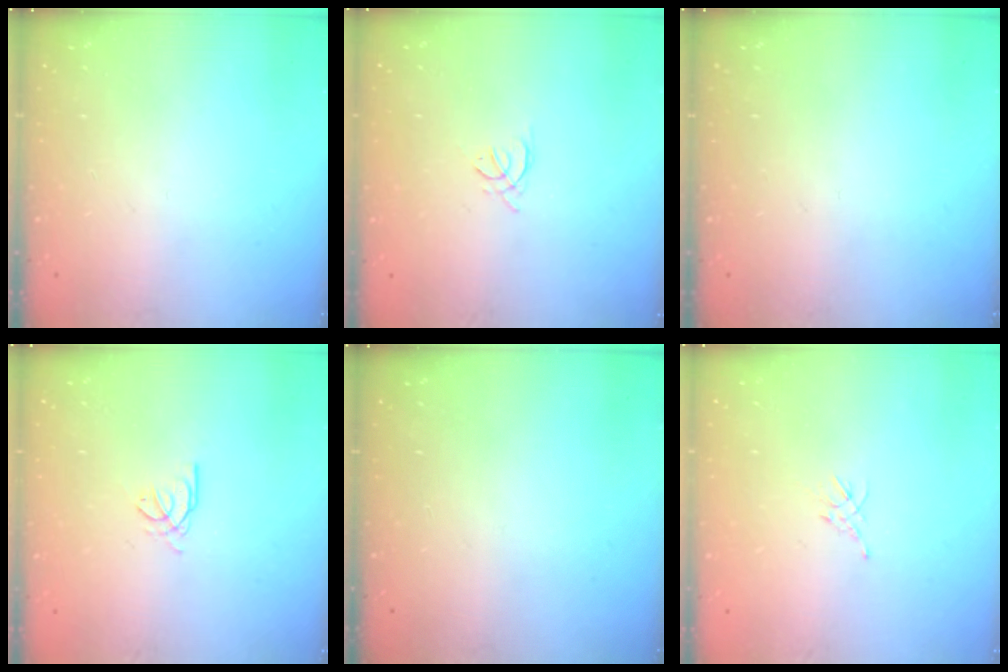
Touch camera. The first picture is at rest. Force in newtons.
{"total": 1.5, "press": 1.4, "slide": 0.6}
{"total": 0.0}
{"total": 2.7, "press": 2.7, "slide": 0.4}
{"total": 0.0}
{"total": 3.1, "press": 3.0, "slide": 0.8}